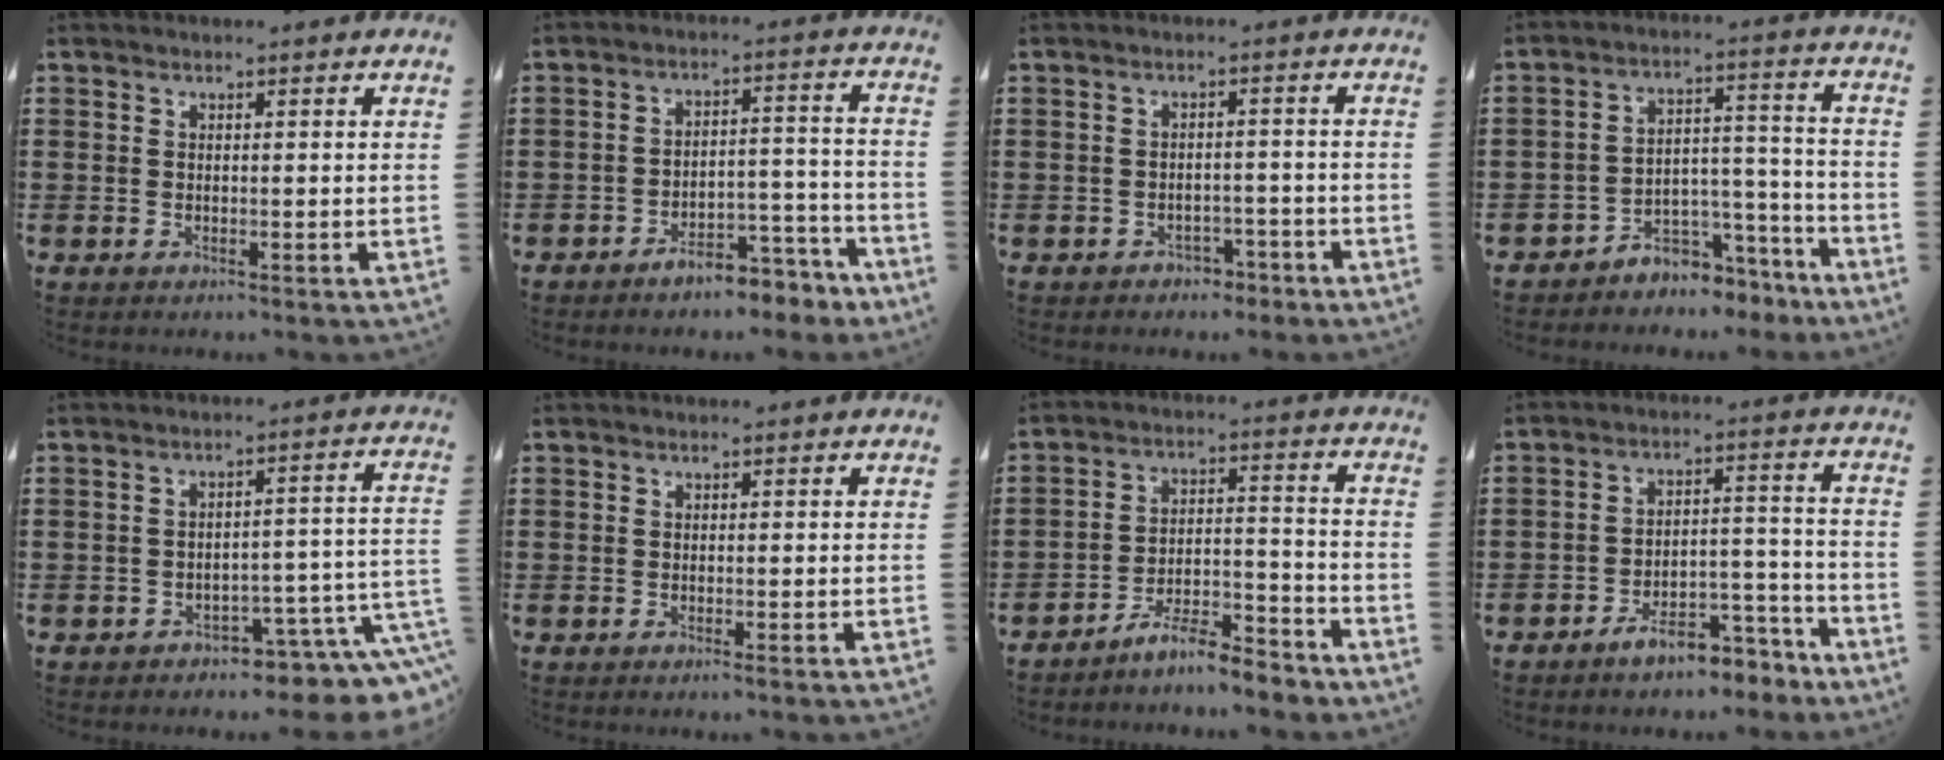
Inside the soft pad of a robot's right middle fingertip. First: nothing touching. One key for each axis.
{"total": 5.4, "fx": -5.1, "fy": 1.0, "fz": 1.6, "tx": -0.025, "ty": 0.009, "tz": -0.097}
{"total": 2.1, "fx": -1.9, "fy": 0.8, "fz": 0.0, "tx": -0.010, "ty": 0.000, "tz": -0.042}
{"total": 4.7, "fx": -4.4, "fy": 1.8, "fz": 0.4, "tx": -0.013, "ty": 0.011, "tz": -0.087}
{"total": 4.5, "fx": -4.0, "fy": 1.0, "fz": 1.9, "tx": -0.026, "ty": -0.012, "tz": -0.078}
{"total": 0.0}
{"total": 7.1, "fx": -6.7, "fy": 0.7, "fz": 2.3, "tx": -0.039, "ty": 0.010, "tz": -0.126}
{"total": 6.8, "fx": -6.1, "fy": 1.7, "fz": 2.6, "tx": -0.035, "ty": 0.017, "tz": -0.111}